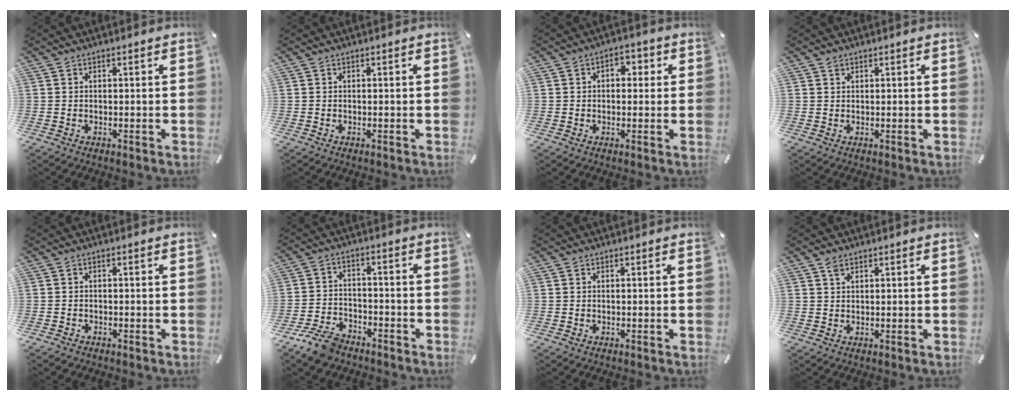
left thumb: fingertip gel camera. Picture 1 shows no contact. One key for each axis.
{"total": 0.0}
{"total": 3.8, "fx": 0.1, "fy": 2.7, "fz": 2.7, "tx": -0.030, "ty": 0.004, "tz": -0.008}
{"total": 0.8, "fx": 0.6, "fy": 0.6, "fz": 0.3, "tx": -0.006, "ty": 0.000, "tz": 0.011}
{"total": 0.9, "fx": -0.7, "fy": 0.4, "fz": 0.2, "tx": -0.004, "ty": 0.002, "tz": -0.017}
{"total": 8.3, "fx": -6.3, "fy": 4.0, "fz": 3.7, "tx": -0.071, "ty": 0.032, "tz": -0.116}
{"total": 0.0}
{"total": 1.5, "fx": 1.1, "fy": 0.7, "fz": 0.8, "tx": -0.018, "ty": -0.001, "tz": 0.020}